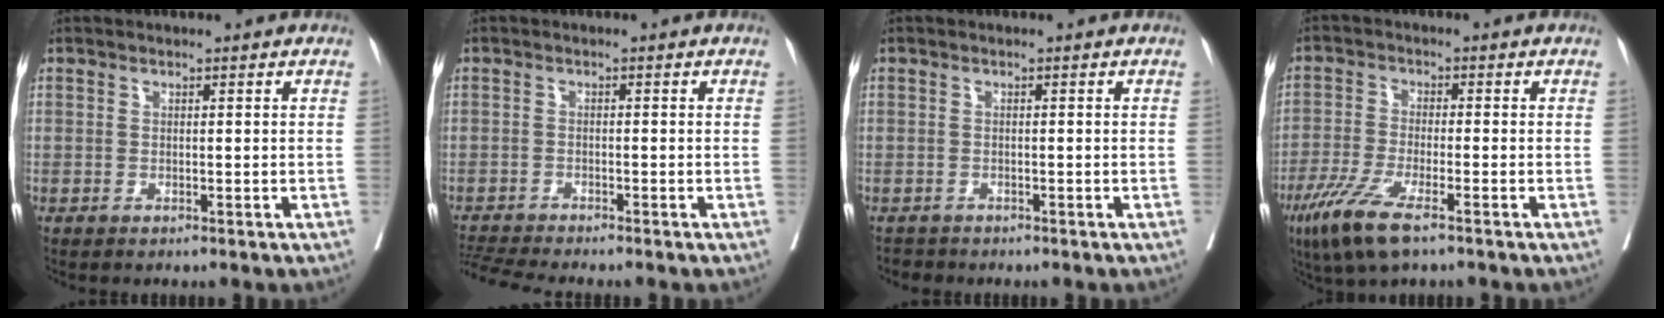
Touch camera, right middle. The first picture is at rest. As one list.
[{"total": 5.3, "force": [-5.0, -0.9, 1.5], "torque": [-0.034, -0.019, -0.087]}, {"total": 1.6, "force": [-1.5, 0.5, -0.2], "torque": [-0.008, -0.006, -0.027]}, {"total": 8.1, "force": [-5.0, 1.3, 6.3], "torque": [-0.132, -0.021, -0.092]}]